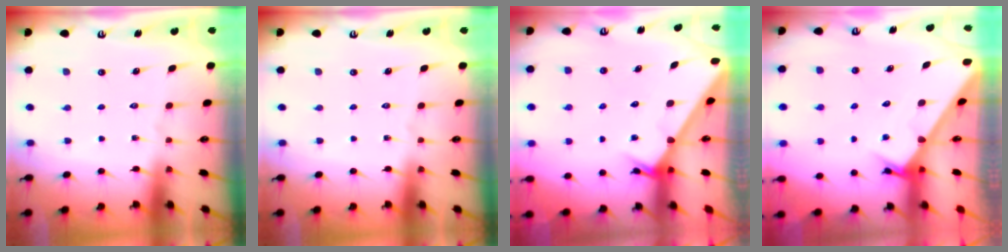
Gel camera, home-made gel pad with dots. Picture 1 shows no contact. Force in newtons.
{"total": 0.0}
{"total": 3.8, "press": 3.8, "slide": 0.4}
{"total": 2.9, "press": 2.9, "slide": 0.1}